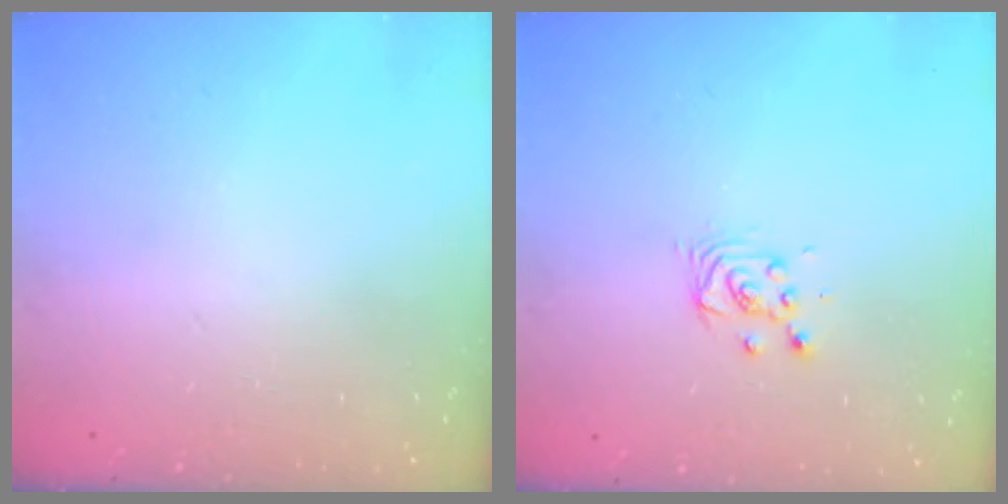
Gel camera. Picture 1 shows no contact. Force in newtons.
{"total": 3.4, "press": 3.4, "slide": 0.4}